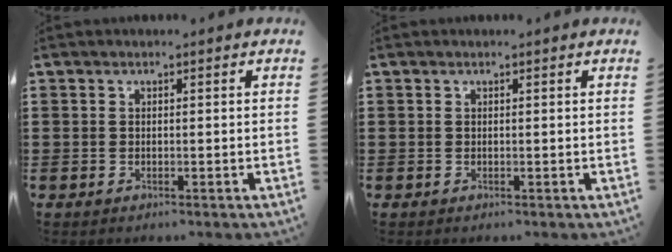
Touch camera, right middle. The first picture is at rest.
{"total": 0.0}